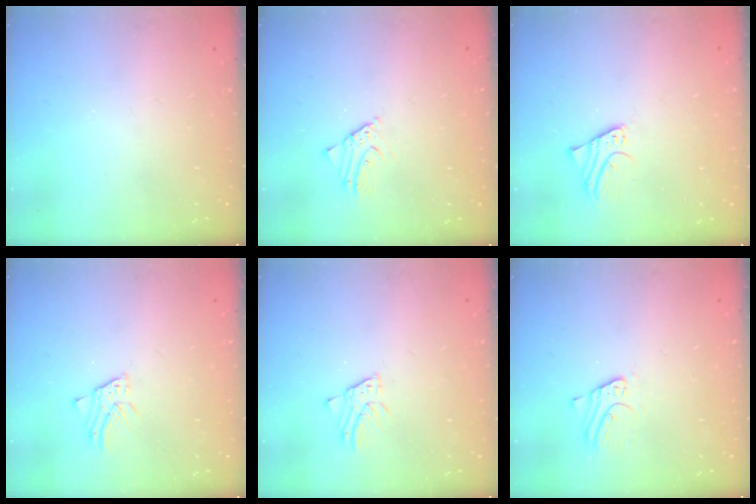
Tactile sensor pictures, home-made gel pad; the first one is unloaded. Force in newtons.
{"total": 2.6, "press": 2.6, "slide": 0.2}
{"total": 1.7, "press": 1.7, "slide": 0.1}
{"total": 2.1, "press": 2.1, "slide": 0.1}
{"total": 2.1, "press": 2.1, "slide": 0.1}
{"total": 4.7, "press": 4.7, "slide": 0.3}